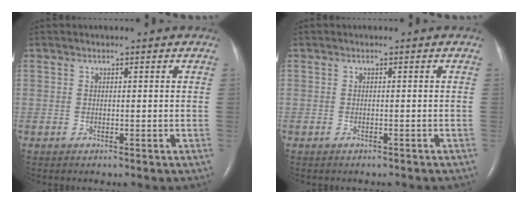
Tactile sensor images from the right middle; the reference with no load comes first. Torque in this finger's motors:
{"motor_torque": [0.27, -0.54, 0.00, 0.02]}